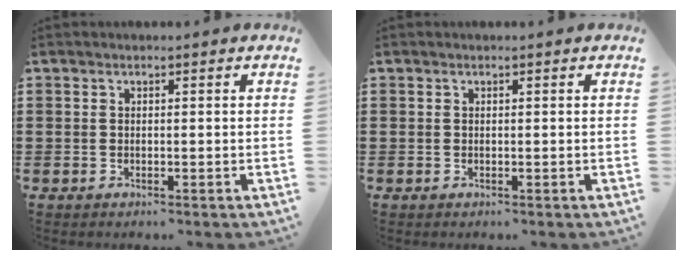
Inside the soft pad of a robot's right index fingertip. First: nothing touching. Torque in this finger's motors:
{"motor_torque": [0.02, 0.02, 0.00, 0.00]}